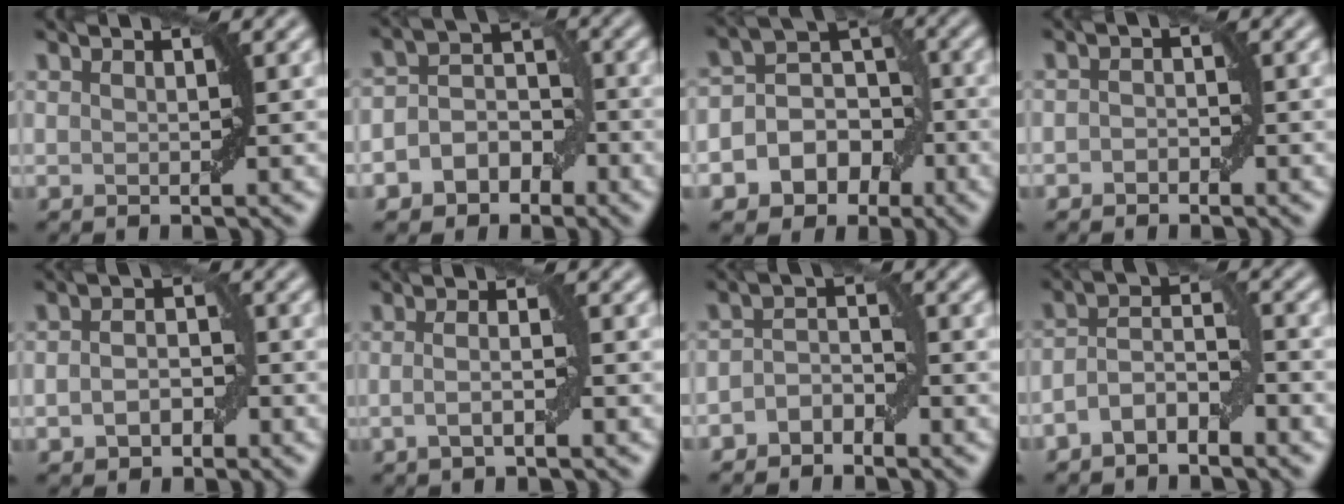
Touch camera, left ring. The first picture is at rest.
{"total": 5.2, "force": [-2.3, 4.2, 2.1], "torque": [-0.001, 0.015, -0.054]}
{"total": 7.7, "force": [-2.9, 6.4, 3.1], "torque": [-0.031, 0.021, -0.066]}
{"total": 1.1, "force": [-0.6, 0.8, 0.5], "torque": [-0.009, 0.003, -0.013]}
{"total": 3.0, "force": [-0.9, 2.1, 2.0], "torque": [-0.028, 0.002, -0.017]}
{"total": 2.3, "force": [-0.5, 0.6, 2.2], "torque": [-0.042, -0.002, -0.011]}
{"total": 2.1, "force": [-1.5, 1.3, 0.9], "torque": [-0.015, 0.012, -0.029]}
{"total": 3.9, "force": [-2.1, 1.8, 2.7], "torque": [-0.049, 0.013, -0.040]}